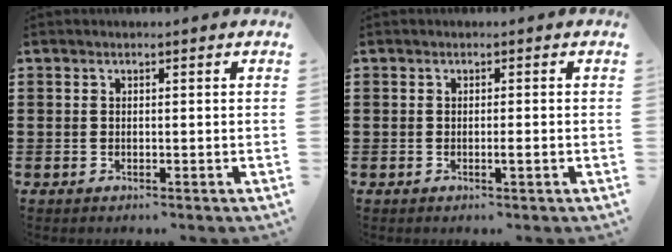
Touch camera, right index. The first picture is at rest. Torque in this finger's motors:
{"motor_torque": [0.58, -0.17, 0.01, 0.04]}